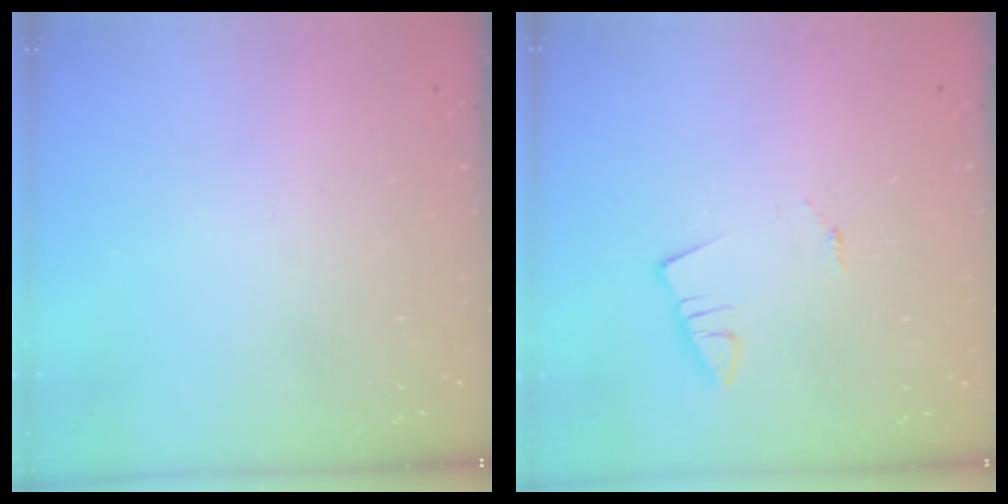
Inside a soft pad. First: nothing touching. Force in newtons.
{"total": 1.0, "press": 1.0, "slide": 0.1}